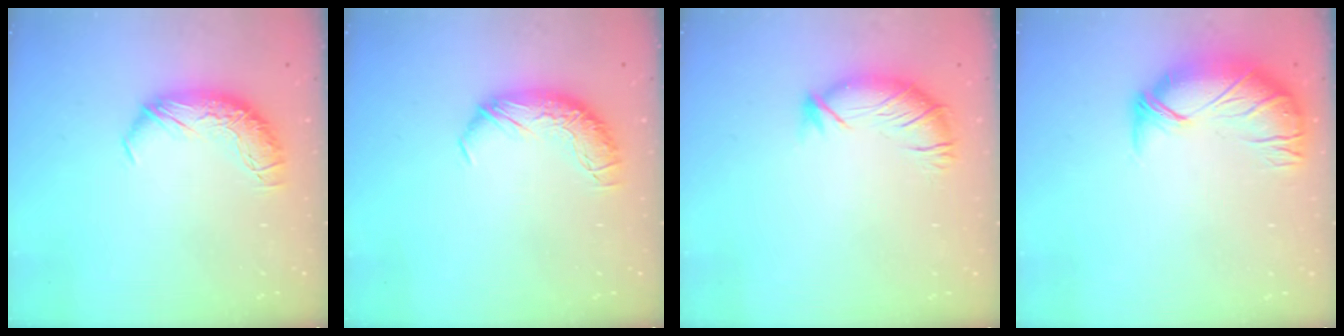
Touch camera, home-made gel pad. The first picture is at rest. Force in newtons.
{"total": 0.0}
{"total": 3.1, "press": 2.1, "slide": 2.2}
{"total": 2.8, "press": 0.9, "slide": 2.6}